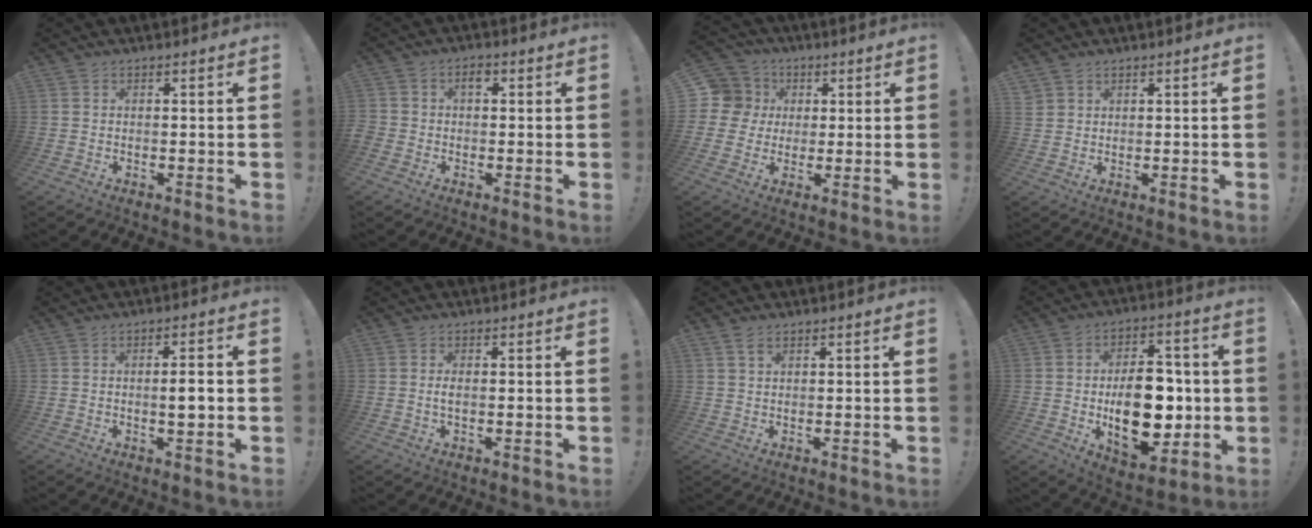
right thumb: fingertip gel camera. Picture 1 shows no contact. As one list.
[{"total": 3.2, "force": [-0.2, 2.5, 2.0], "torque": [-0.037, 0.006, -0.009]}, {"total": 9.7, "force": [1.0, 9.3, 2.6], "torque": [-0.047, 0.005, 0.022]}, {"total": 2.4, "force": [1.9, 1.4, 0.4], "torque": [-0.003, -0.011, 0.035]}, {"total": 4.0, "force": [-0.5, 0.7, 4.0], "torque": [-0.054, -0.004, -0.015]}, {"total": 1.5, "force": [0.0, 0.7, 1.4], "torque": [-0.025, 0.005, -0.001]}, {"total": 2.0, "force": [1.4, 0.8, 1.2], "torque": [-0.020, -0.006, 0.024]}, {"total": 19.9, "force": [-1.5, 12.6, 15.2], "torque": [-0.225, -0.003, -0.015]}]